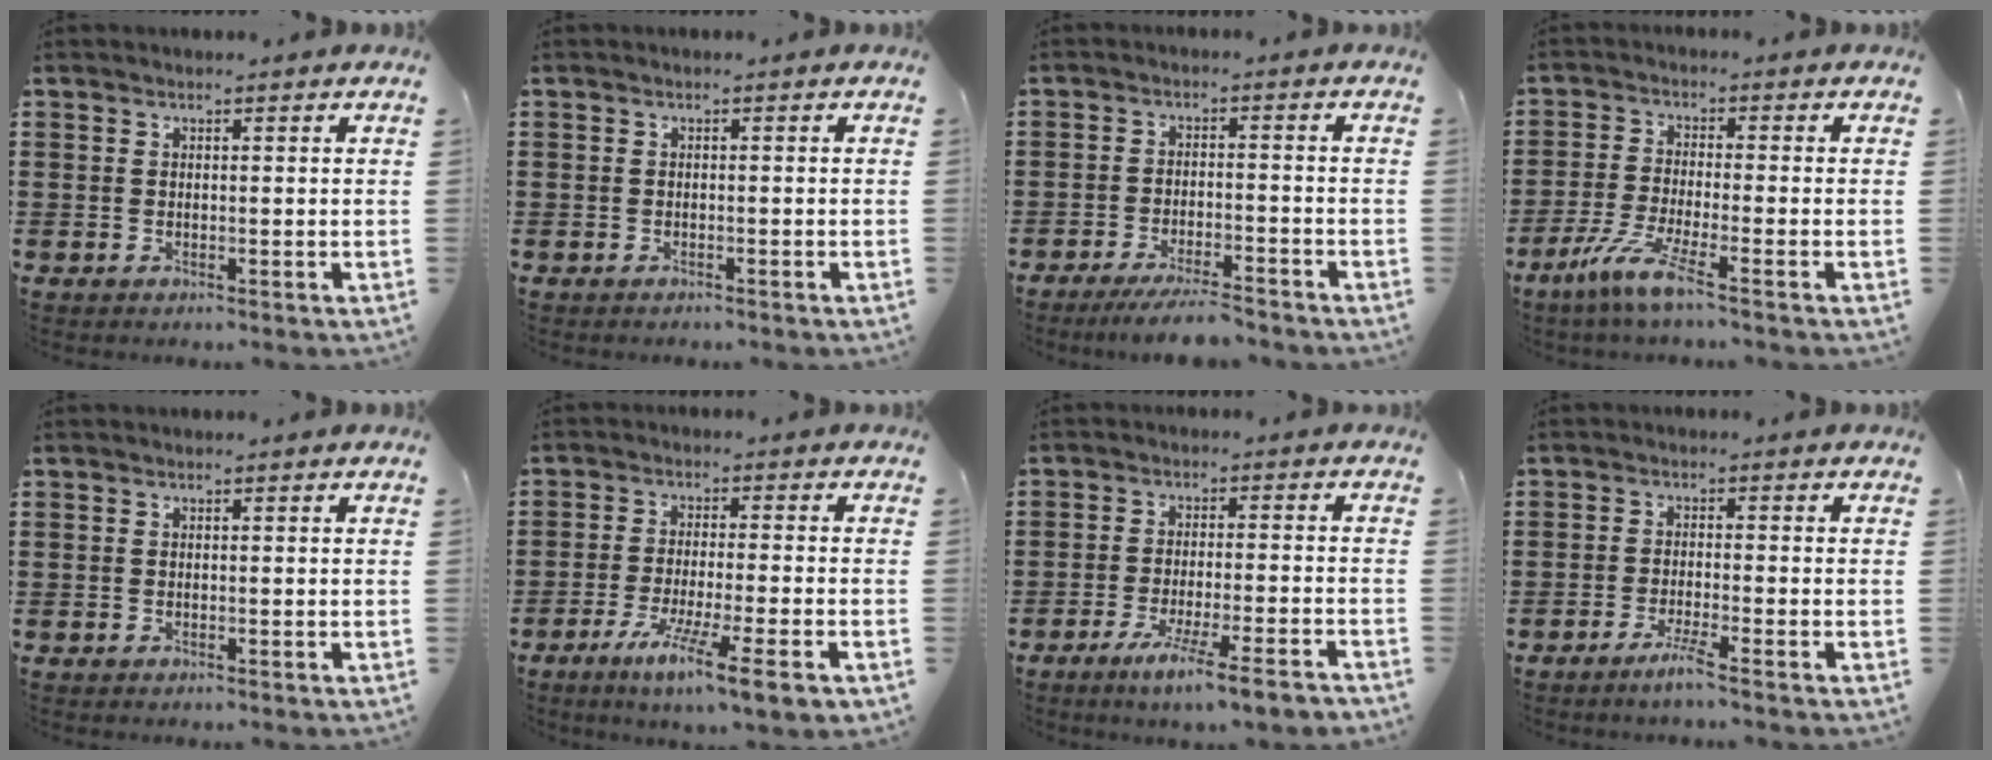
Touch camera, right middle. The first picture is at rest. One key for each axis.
{"total": 0.8, "fx": -0.7, "fy": 0.5, "fz": -0.1, "tx": 0.001, "ty": 0.003, "tz": -0.016}
{"total": 4.9, "fx": -4.4, "fy": 0.4, "fz": 2.2, "tx": -0.040, "ty": -0.004, "tz": -0.083}
{"total": 6.3, "fx": -4.0, "fy": 0.5, "fz": 4.9, "tx": -0.104, "ty": -0.013, "tz": -0.077}
{"total": 0.0}
{"total": 8.1, "fx": -5.4, "fy": 0.6, "fz": 6.1, "tx": -0.114, "ty": -0.013, "tz": -0.097}
{"total": 6.0, "fx": -4.7, "fy": -0.1, "fz": 3.8, "tx": -0.065, "ty": -0.014, "tz": -0.082}
{"total": 2.9, "fx": -2.0, "fy": -0.3, "fz": 2.1, "tx": -0.041, "ty": -0.004, "tz": -0.040}